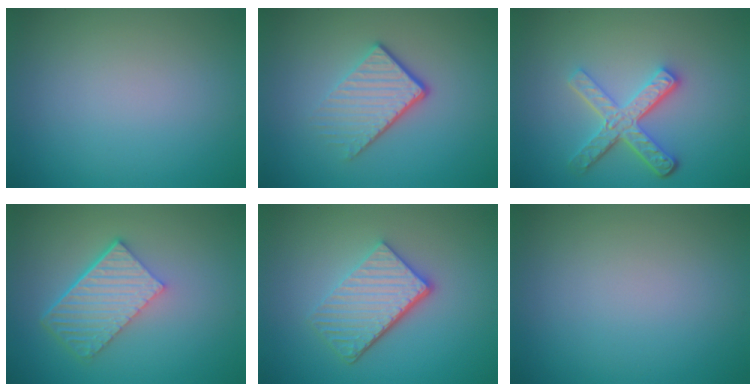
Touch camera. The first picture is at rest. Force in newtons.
{"total": 4.1, "press": 2.7, "slide": 3.1}
{"total": 4.8, "press": 3.6, "slide": 3.2}
{"total": 5.7, "press": 3.9, "slide": 4.1}
{"total": 4.9, "press": 3.6, "slide": 3.3}
{"total": 0.0}